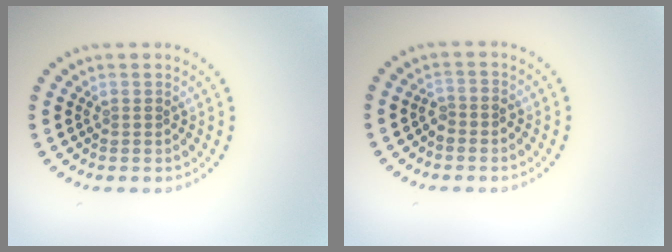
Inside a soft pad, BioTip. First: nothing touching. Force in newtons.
{"total": 1.3, "press": 1.1, "slide": 0.6}